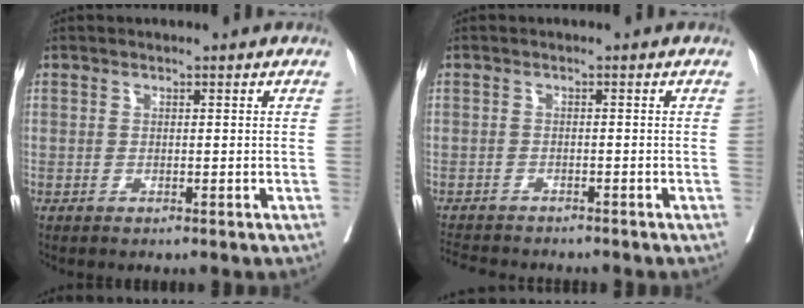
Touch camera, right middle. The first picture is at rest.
{"total": 6.6, "force": [-6.2, 1.2, 2.1], "torque": [-0.030, -0.008, -0.094]}